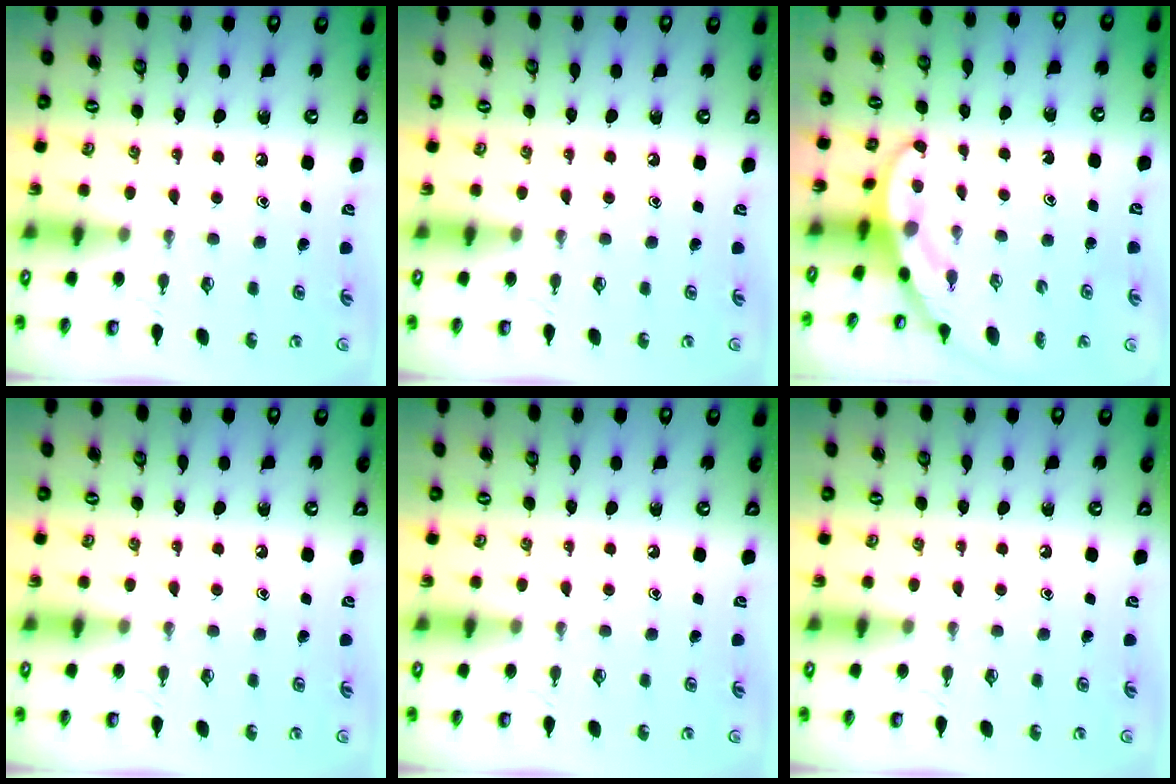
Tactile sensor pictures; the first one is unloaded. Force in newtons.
{"total": 0.0}
{"total": 3.1, "press": 3.1, "slide": 0.1}
{"total": 0.0}
{"total": 0.0}
{"total": 0.0}